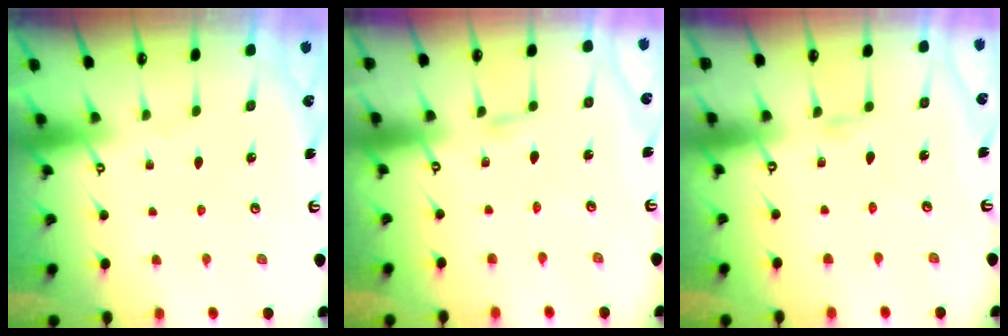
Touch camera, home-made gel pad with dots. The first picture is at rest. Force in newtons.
{"total": 3.0, "press": 2.9, "slide": 0.4}
{"total": 3.7, "press": 3.6, "slide": 0.5}